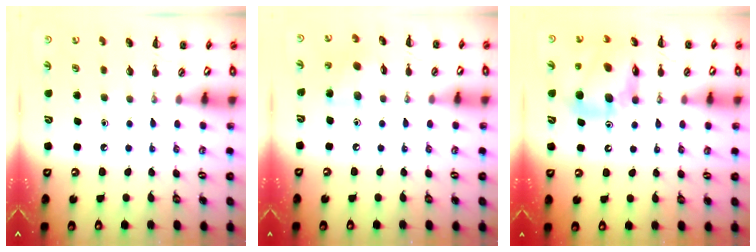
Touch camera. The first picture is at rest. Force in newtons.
{"total": 7.3, "press": 7.3, "slide": 0.7}
{"total": 12.8, "press": 12.2, "slide": 3.7}